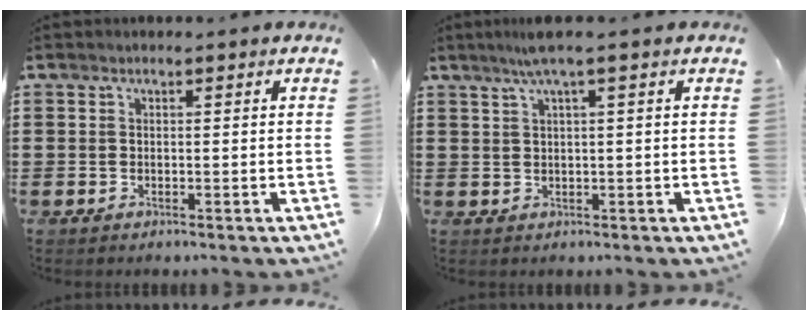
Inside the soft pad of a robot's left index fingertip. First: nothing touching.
{"total": 3.1, "force": [1.6, -0.4, 2.6], "torque": [-0.051, -0.001, 0.028]}